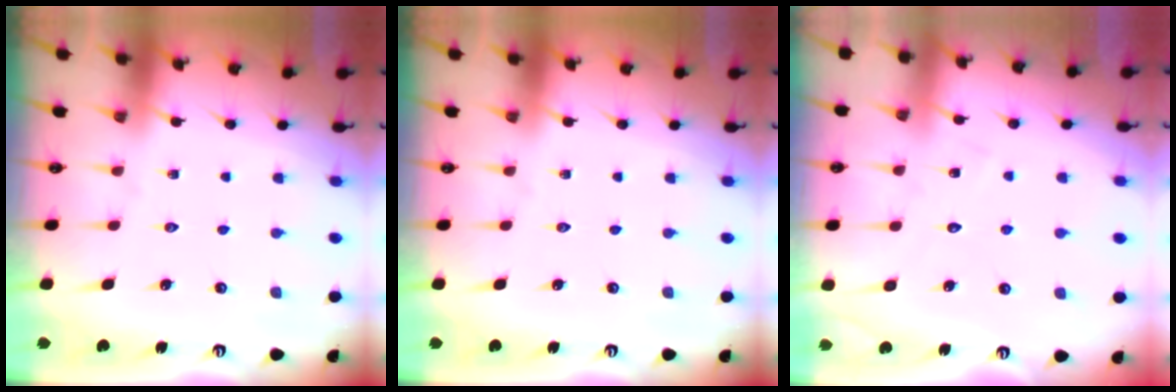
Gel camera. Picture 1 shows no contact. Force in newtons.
{"total": 0.0}
{"total": 5.5, "press": 5.5, "slide": 0.1}